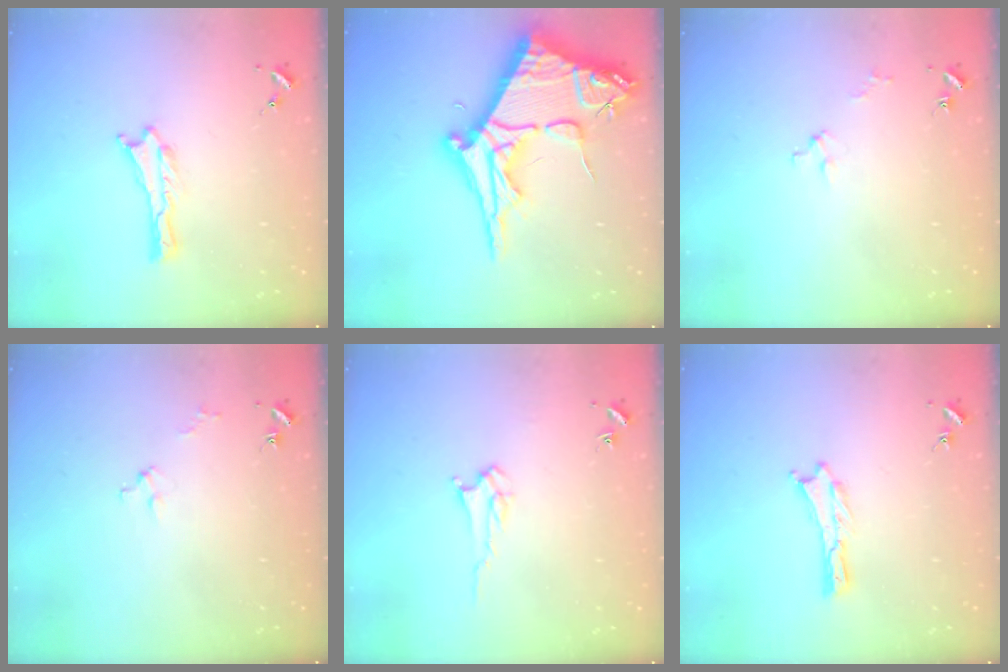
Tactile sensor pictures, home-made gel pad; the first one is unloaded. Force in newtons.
{"total": 16.1, "press": 16.1, "slide": 1.6}
{"total": 2.0, "press": 2.0, "slide": 0.1}
{"total": 2.0, "press": 2.0, "slide": 0.1}
{"total": 2.8, "press": 2.8, "slide": 0.4}
{"total": 0.0}